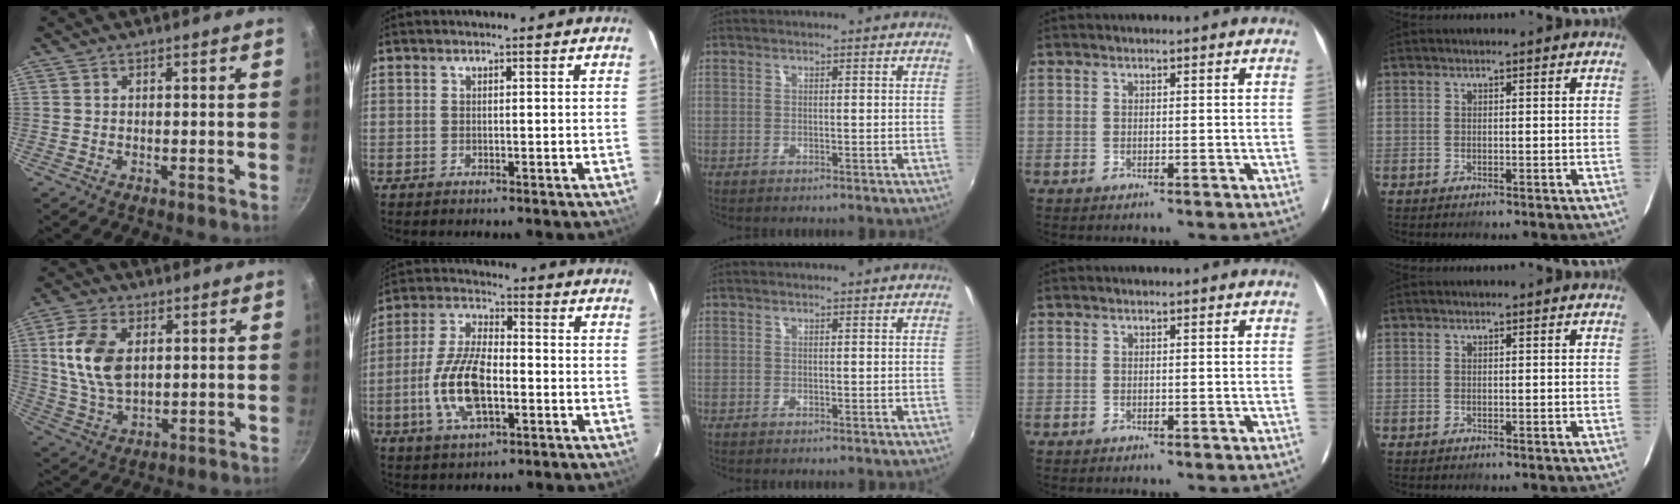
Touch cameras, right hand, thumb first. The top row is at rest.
{"thumb": {"total": 12.3, "force": [2.6, 7.4, 9.4], "torque": [-0.174, -0.011, 0.054]}, "index": {"total": 13.3, "force": [-3.5, 5.8, 11.5], "torque": [-0.242, 0.003, -0.065]}}